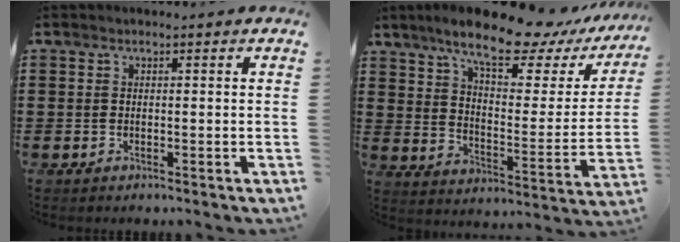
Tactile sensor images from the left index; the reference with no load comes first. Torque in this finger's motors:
{"motor_torque": [2.14, 0.00, 1.05, 0.21]}